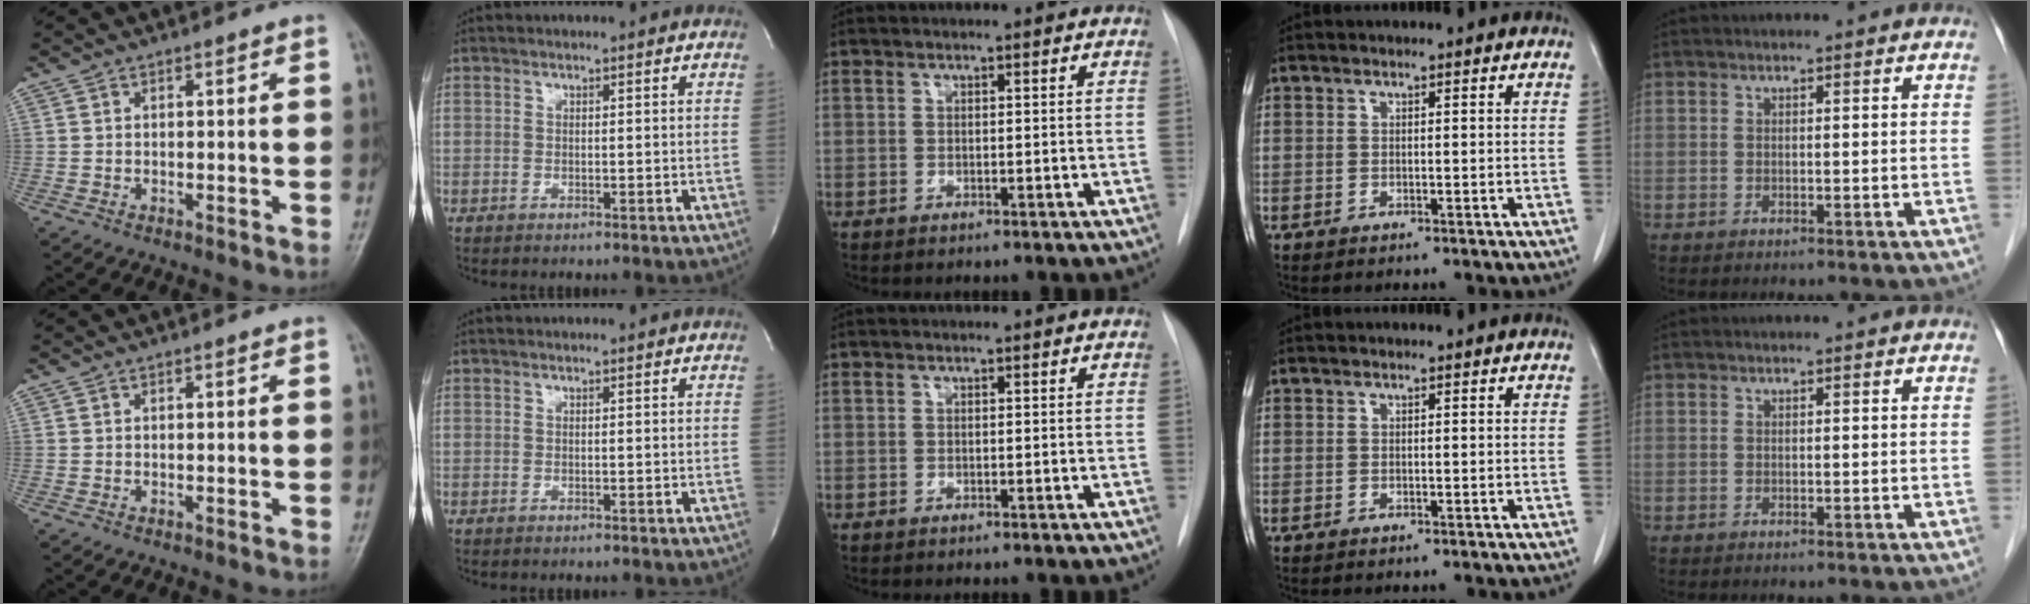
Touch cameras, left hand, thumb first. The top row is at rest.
{}